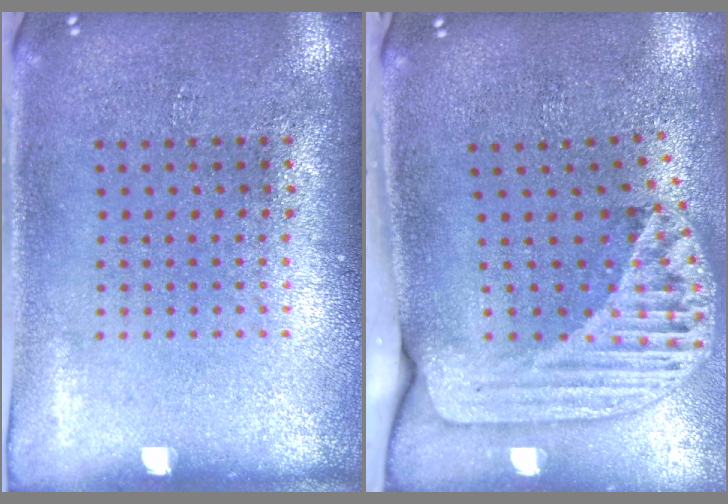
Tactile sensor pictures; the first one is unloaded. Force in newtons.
{"total": 2.7, "press": 1.8, "slide": 1.9}